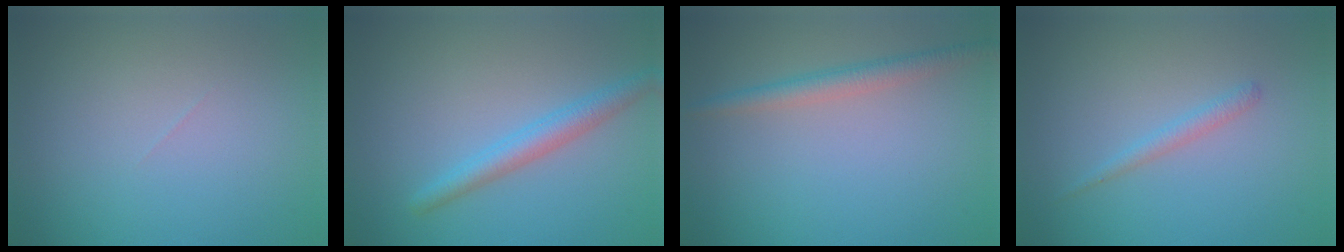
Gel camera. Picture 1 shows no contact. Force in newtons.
{"total": 2.7, "press": 2.7, "slide": 0.1}
{"total": 2.4, "press": 2.4, "slide": 0.0}
{"total": 1.2, "press": 1.2, "slide": 0.0}